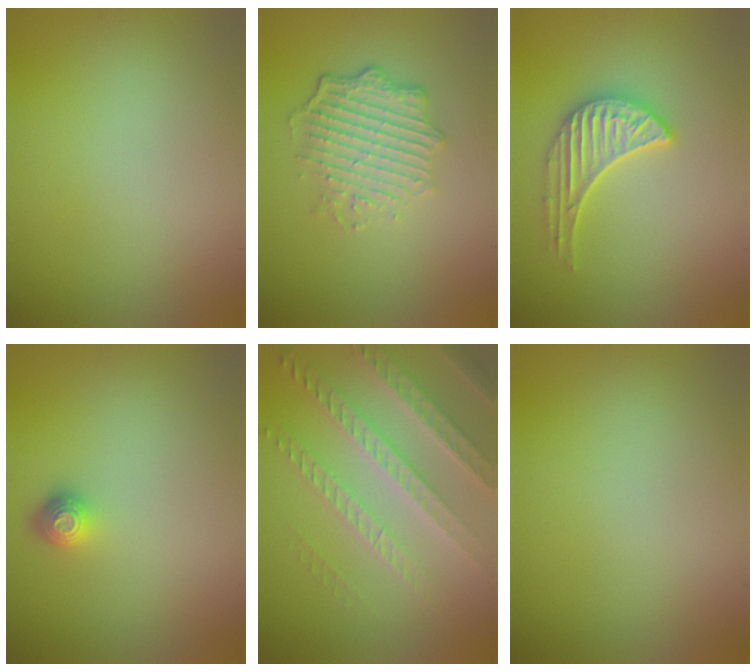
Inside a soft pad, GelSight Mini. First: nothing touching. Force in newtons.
{"total": 5.0, "press": 3.5, "slide": 3.5}
{"total": 3.9, "press": 3.9, "slide": 0.5}
{"total": 1.6, "press": 1.1, "slide": 1.0}
{"total": 6.1, "press": 4.6, "slide": 4.0}
{"total": 0.0}